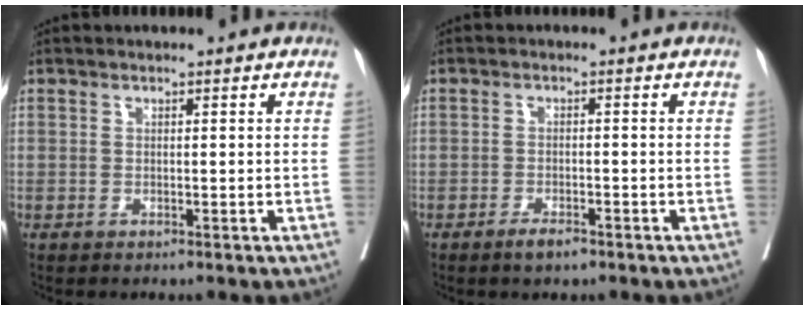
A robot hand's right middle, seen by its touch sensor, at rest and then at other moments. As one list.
[{"total": 2.3, "force": [-1.7, 0.6, 1.4], "torque": [-0.029, -0.001, -0.027]}]